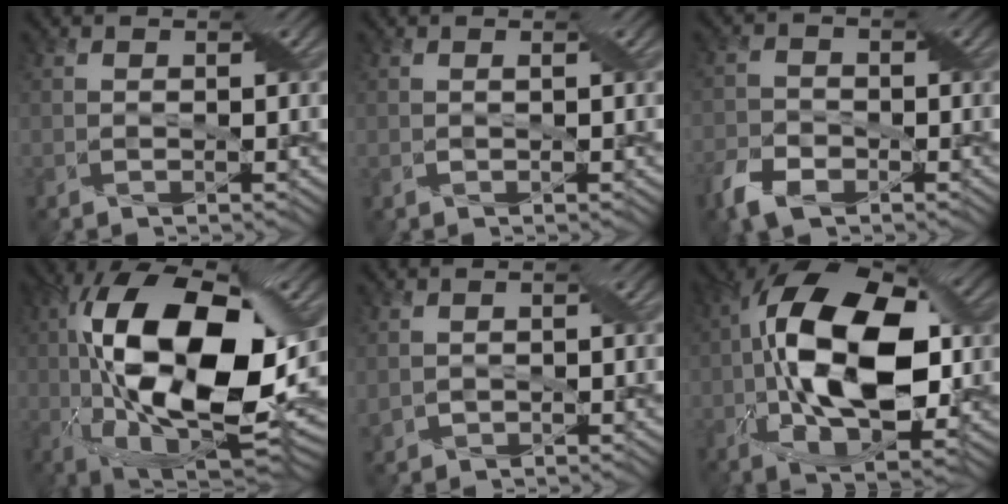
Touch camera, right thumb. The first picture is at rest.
{"total": 0.0}
{"total": 4.9, "force": [-3.1, 2.7, 2.6], "torque": [-0.062, -0.004, -0.069]}
{"total": 20.5, "force": [1.2, 9.9, 17.9], "torque": [-0.326, 0.009, 0.005]}
{"total": 1.5, "force": [0.3, 1.3, 0.7], "torque": [-0.027, -0.002, 0.009]}
{"total": 16.9, "force": [-0.2, 8.6, 14.5], "torque": [-0.263, 0.015, -0.011]}